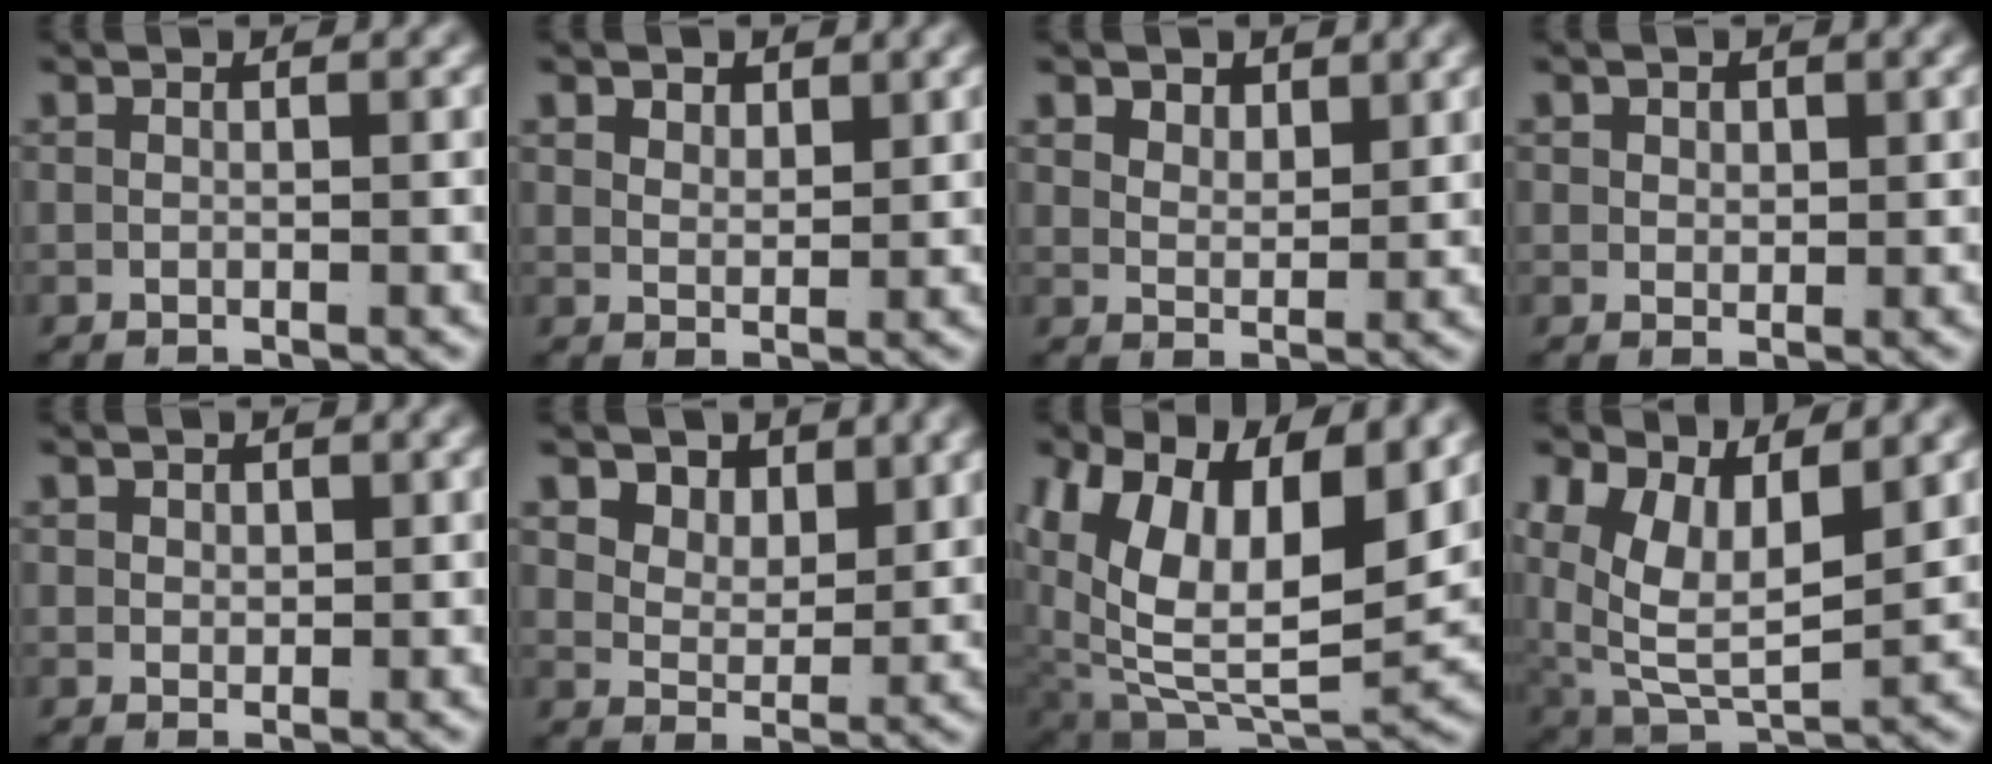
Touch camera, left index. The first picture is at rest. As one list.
[{"total": 1.6, "force": [1.3, 0.5, 0.8], "torque": [-0.016, -0.014, 0.037]}, {"total": 2.1, "force": [1.6, 0.8, 1.0], "torque": [-0.022, -0.017, 0.041]}, {"total": 1.4, "force": [0.7, 1.0, 0.7], "torque": [-0.016, -0.011, 0.021]}, {"total": 1.1, "force": [0.6, 0.7, 0.6], "torque": [-0.013, -0.011, 0.019]}, {"total": 5.0, "force": [2.7, 3.4, 2.4], "torque": [-0.048, -0.012, 0.045]}, {"total": 12.1, "force": [0.7, 7.6, 9.3], "torque": [-0.187, -0.055, 0.042]}, {"total": 9.2, "force": [1.2, 6.7, 6.2], "torque": [-0.141, -0.033, 0.036]}]